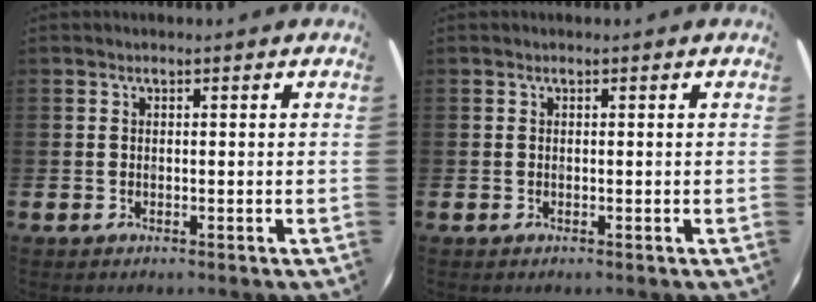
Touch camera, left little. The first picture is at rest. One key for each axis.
{"total": 0.0}